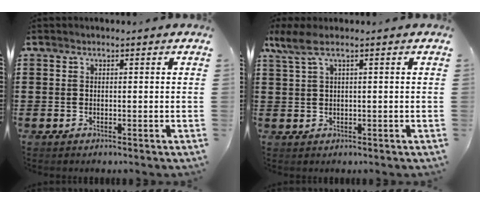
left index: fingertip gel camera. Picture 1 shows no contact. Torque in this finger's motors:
{"motor_torque": [0.37, -0.43, 0.23, 0.08]}